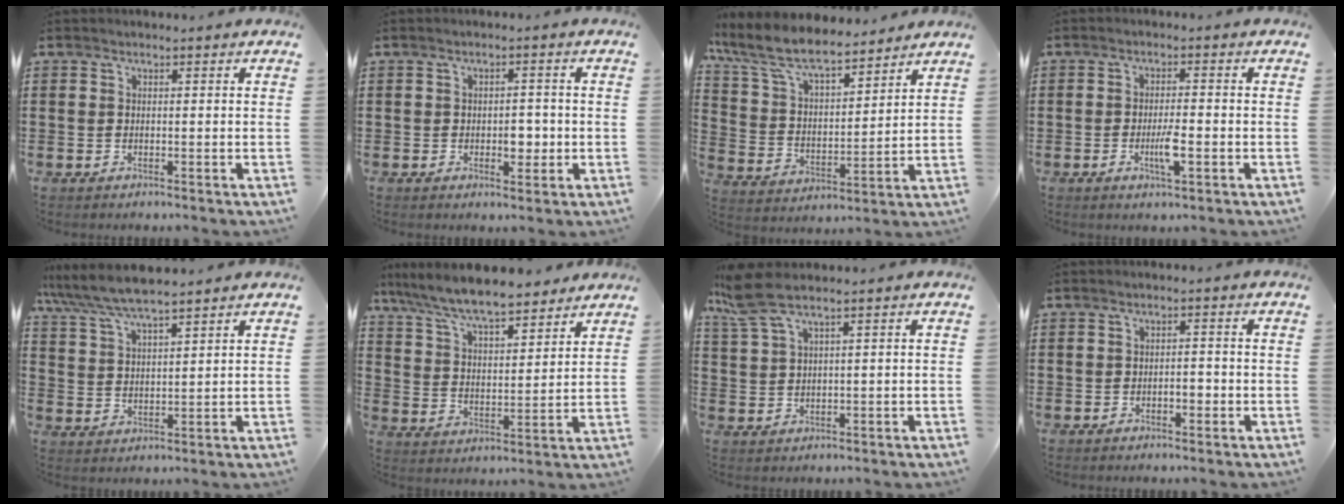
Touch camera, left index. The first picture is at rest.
{"total": 3.5, "force": [-0.5, 1.9, 2.9], "torque": [-0.039, -0.003, -0.015]}
{"total": 9.3, "force": [8.2, 2.1, 4.0], "torque": [-0.113, -0.042, 0.144]}
{"total": 4.2, "force": [-1.2, 0.9, 3.9], "torque": [-0.071, 0.000, -0.023]}
{"total": 6.2, "force": [5.6, 0.7, 2.6], "torque": [-0.070, -0.021, 0.100]}
{"total": 8.8, "force": [7.9, 1.2, 3.8], "torque": [-0.103, -0.036, 0.139]}
{"total": 5.1, "force": [3.1, 0.8, 4.0], "torque": [-0.103, -0.005, 0.051]}
{"total": 1.9, "force": [-0.7, 0.7, 1.6], "torque": [-0.032, 0.003, -0.014]}